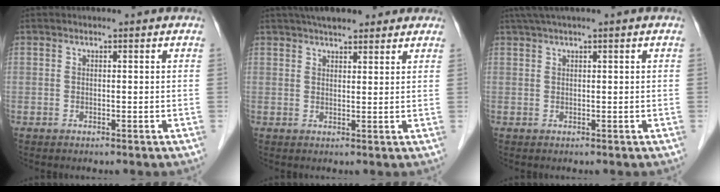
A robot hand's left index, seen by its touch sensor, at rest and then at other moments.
{"total": 14.9, "force": [13.0, 4.3, 5.8], "torque": [-0.069, 0.030, 0.168]}
{"total": 2.8, "force": [2.0, -0.5, 1.9], "torque": [-0.042, 0.021, 0.043]}